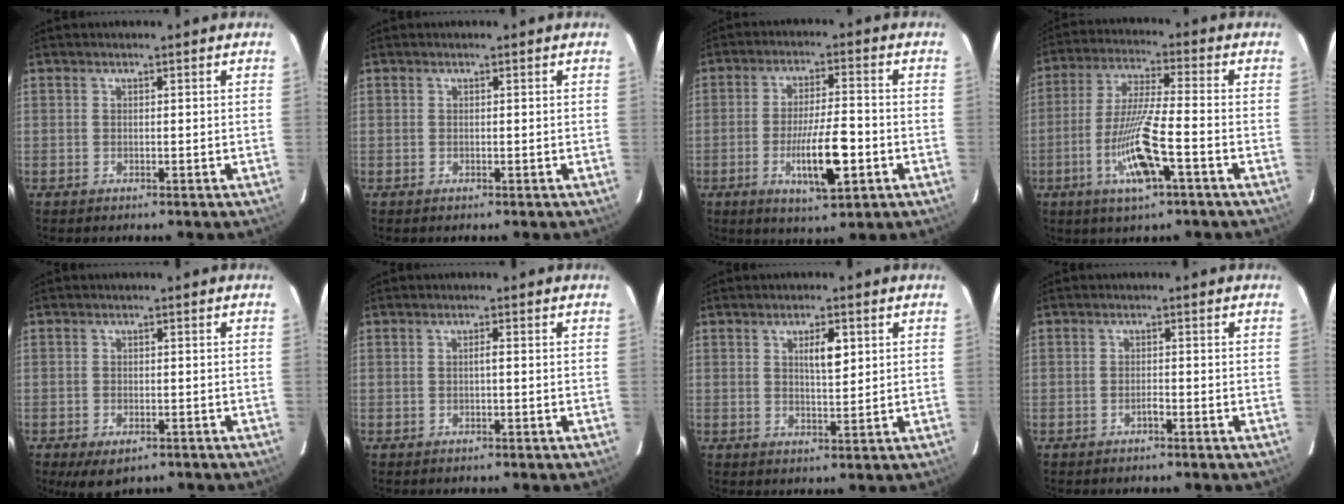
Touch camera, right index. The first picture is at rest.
{"total": 0.0}
{"total": 9.6, "force": [-3.1, 1.6, 9.0], "torque": [-0.155, -0.007, -0.050]}
{"total": 11.5, "force": [-4.4, 0.7, 10.6], "torque": [-0.211, -0.012, -0.082]}
{"total": 4.4, "force": [-2.9, 2.2, 2.6], "torque": [-0.044, -0.008, -0.036]}
{"total": 0.7, "force": [-0.1, 0.0, 0.7], "torque": [-0.013, 0.001, -0.002]}
{"total": 3.8, "force": [1.4, 1.0, 3.4], "torque": [-0.057, 0.000, 0.025]}
{"total": 0.9, "force": [-0.7, 0.1, 0.6], "torque": [-0.013, 0.001, -0.013]}